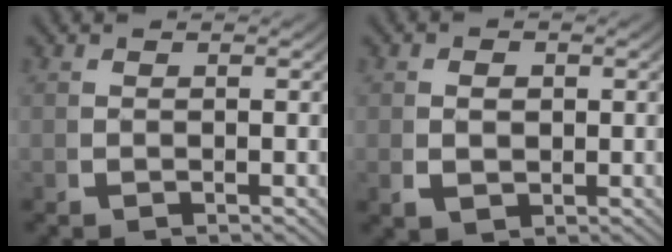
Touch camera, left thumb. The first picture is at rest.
{"total": 2.5, "force": [0.1, 2.0, 1.4], "torque": [-0.028, -0.011, 0.012]}